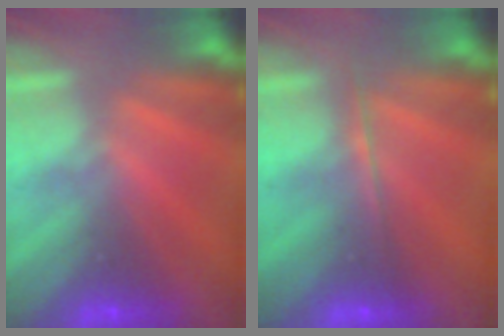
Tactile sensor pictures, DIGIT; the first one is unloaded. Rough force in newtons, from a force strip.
{"total": 1.7}